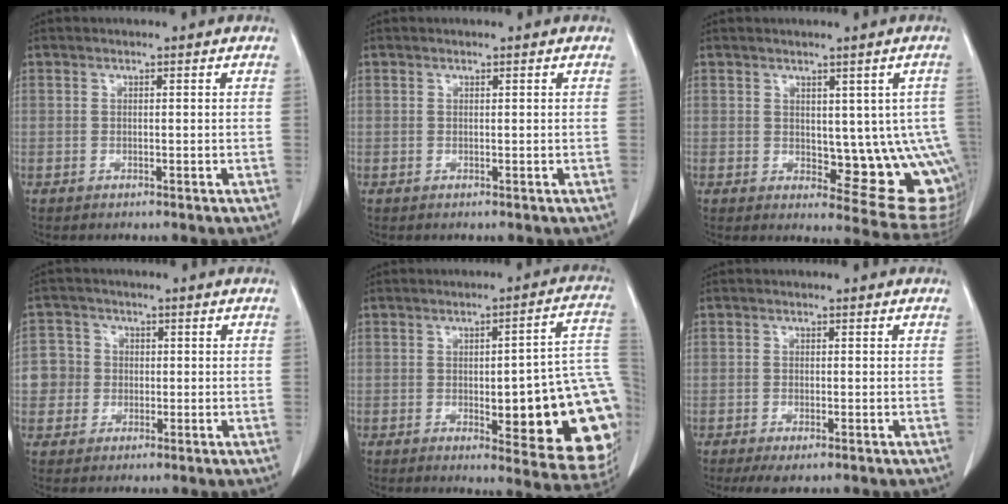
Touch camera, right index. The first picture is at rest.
{"total": 0.0}
{"total": 9.5, "force": [0.7, 5.0, 8.0], "torque": [-0.070, -0.008, 0.018]}
{"total": 4.8, "force": [-0.3, 4.8, 0.4], "torque": [-0.001, 0.019, -0.006]}
{"total": 21.1, "force": [-3.4, 4.8, 20.2], "torque": [-0.162, 0.020, -0.023]}
{"total": 3.1, "force": [-1.9, 0.9, 2.2], "torque": [-0.036, -0.006, -0.028]}